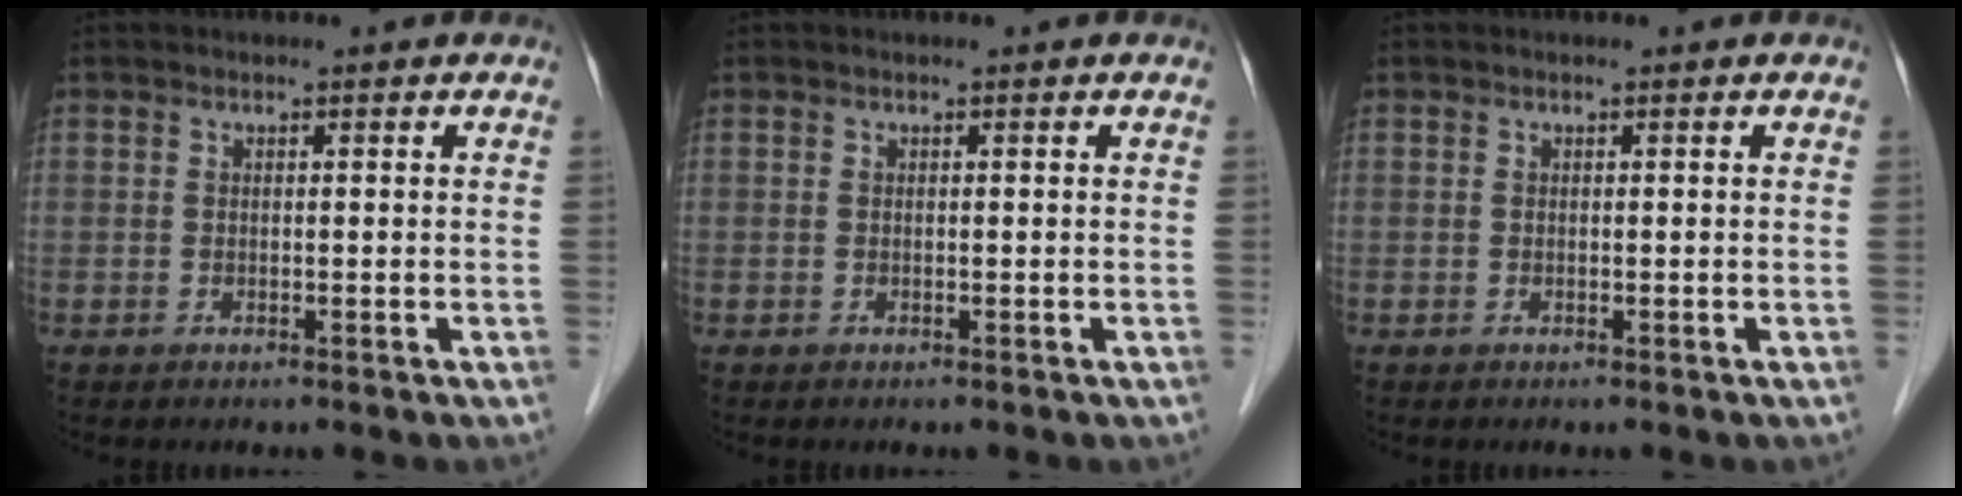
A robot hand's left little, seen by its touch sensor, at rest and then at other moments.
{"total": 0.0}
{"total": 0.0}